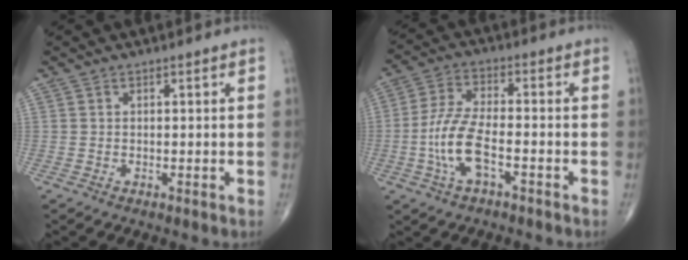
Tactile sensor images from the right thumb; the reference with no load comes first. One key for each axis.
{"total": 9.5, "fx": -3.1, "fy": 3.7, "fz": 8.2, "tx": -0.182, "ty": 0.026, "tz": -0.061}